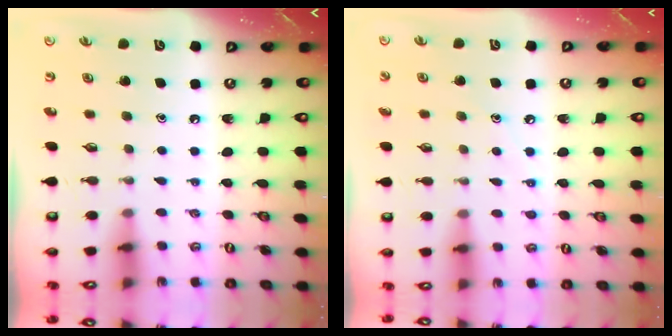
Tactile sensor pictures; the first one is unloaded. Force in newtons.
{"total": 4.8, "press": 4.7, "slide": 0.6}